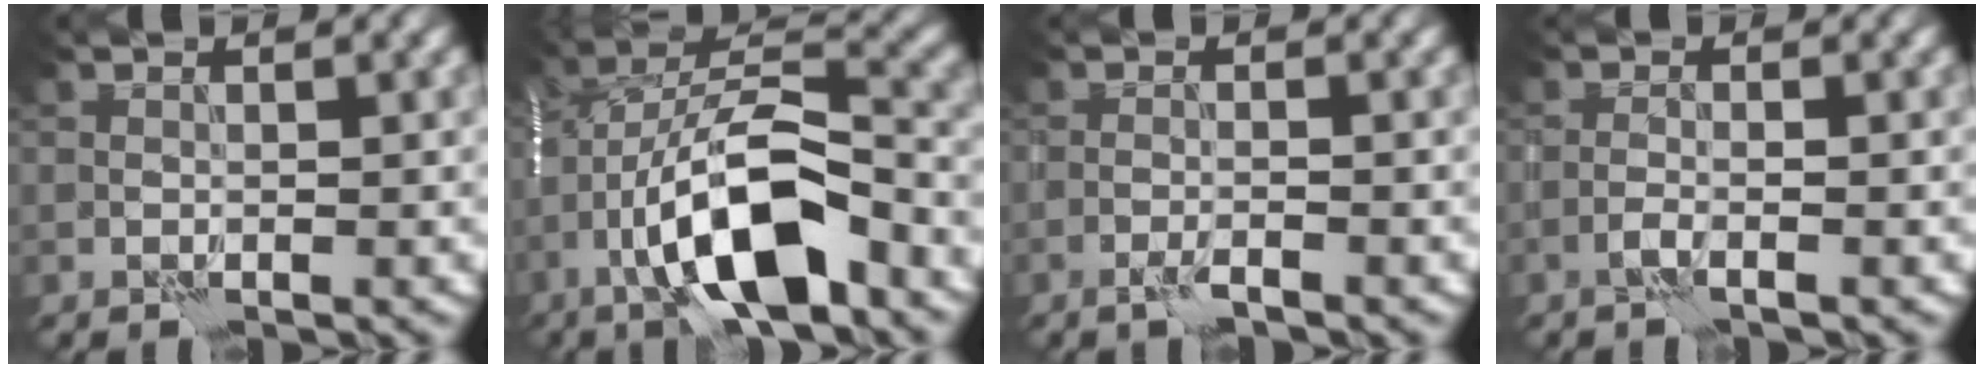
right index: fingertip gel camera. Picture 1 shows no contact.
{"total": 11.7, "force": [-5.2, 3.7, 9.8], "torque": [-0.178, 0.020, -0.087]}
{"total": 1.2, "force": [-0.9, -0.3, 0.7], "torque": [-0.017, 0.002, -0.018]}
{"total": 0.9, "force": [-0.5, -0.4, 0.6], "torque": [-0.014, 0.004, -0.013]}